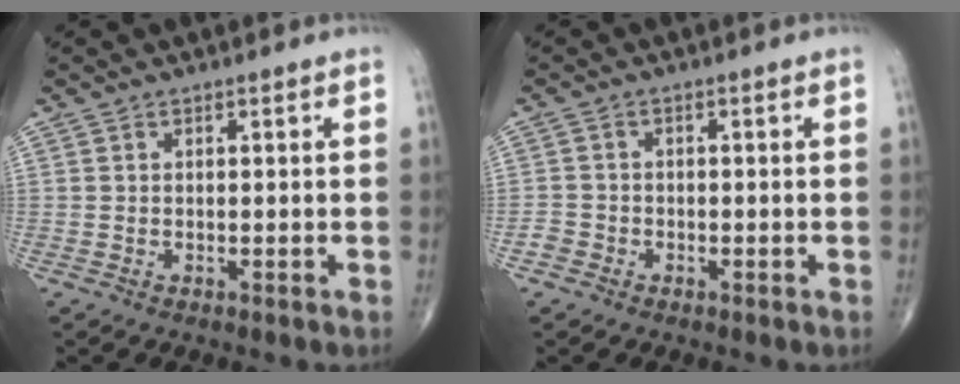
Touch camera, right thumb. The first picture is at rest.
{"total": 2.0, "force": [-1.2, 1.6, 0.2], "torque": [-0.001, 0.010, -0.028]}